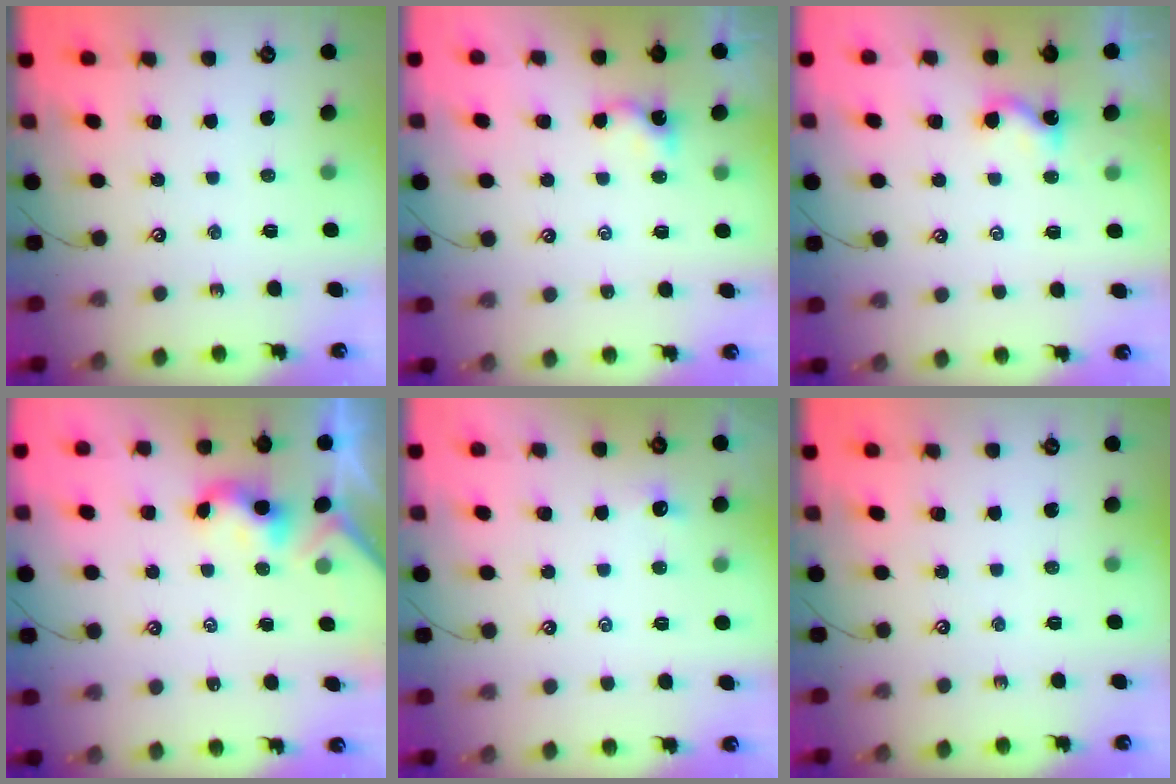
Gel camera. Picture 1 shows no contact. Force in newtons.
{"total": 0.0}
{"total": 1.7, "press": 1.7, "slide": 0.2}
{"total": 2.0, "press": 2.0, "slide": 0.2}
{"total": 1.0, "press": 0.9, "slide": 0.5}
{"total": 0.0}